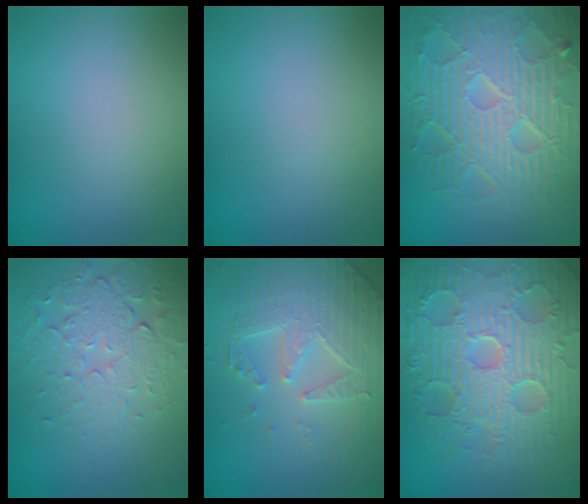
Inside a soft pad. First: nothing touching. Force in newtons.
{"total": 0.0}
{"total": 9.2, "press": 6.2, "slide": 6.8}
{"total": 5.5, "press": 3.7, "slide": 4.1}
{"total": 4.4, "press": 4.2, "slide": 1.4}
{"total": 10.3, "press": 7.0, "slide": 7.6}